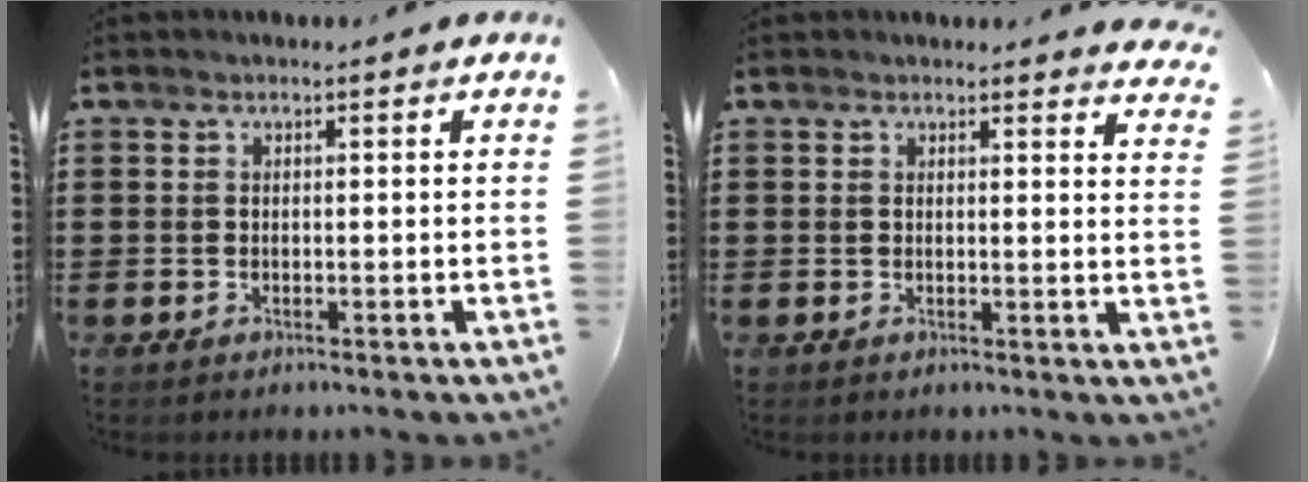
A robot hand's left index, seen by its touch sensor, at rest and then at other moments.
{"total": 2.0, "force": [2.0, 0.2, 0.1], "torque": [0.000, -0.006, 0.037]}